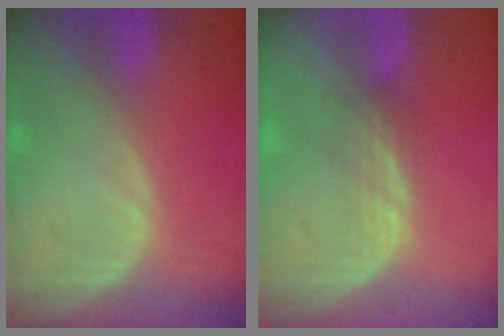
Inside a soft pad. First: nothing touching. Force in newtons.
{"total": 2.3, "press": 2.2, "slide": 0.6}